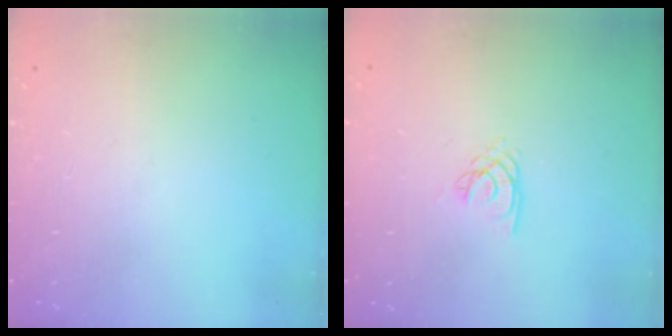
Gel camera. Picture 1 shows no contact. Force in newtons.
{"total": 2.1, "press": 2.1, "slide": 0.3}